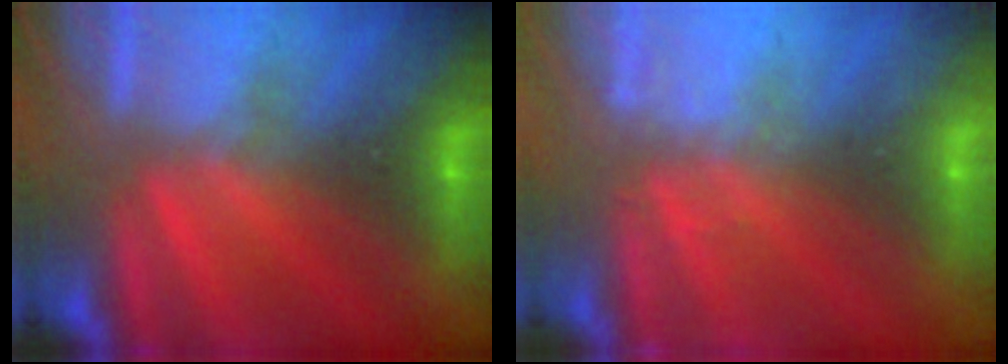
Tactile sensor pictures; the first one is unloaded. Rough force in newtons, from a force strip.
{"total": 2.4}